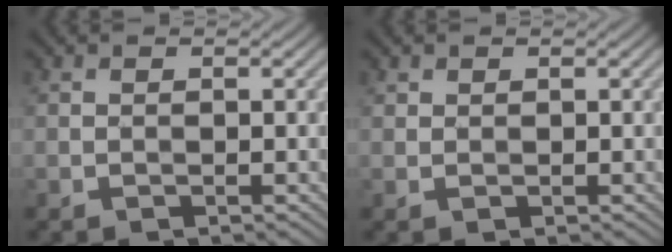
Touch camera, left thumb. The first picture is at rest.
{"total": 1.0, "force": [0.8, 0.5, 0.0], "torque": [-0.001, 0.003, 0.018]}